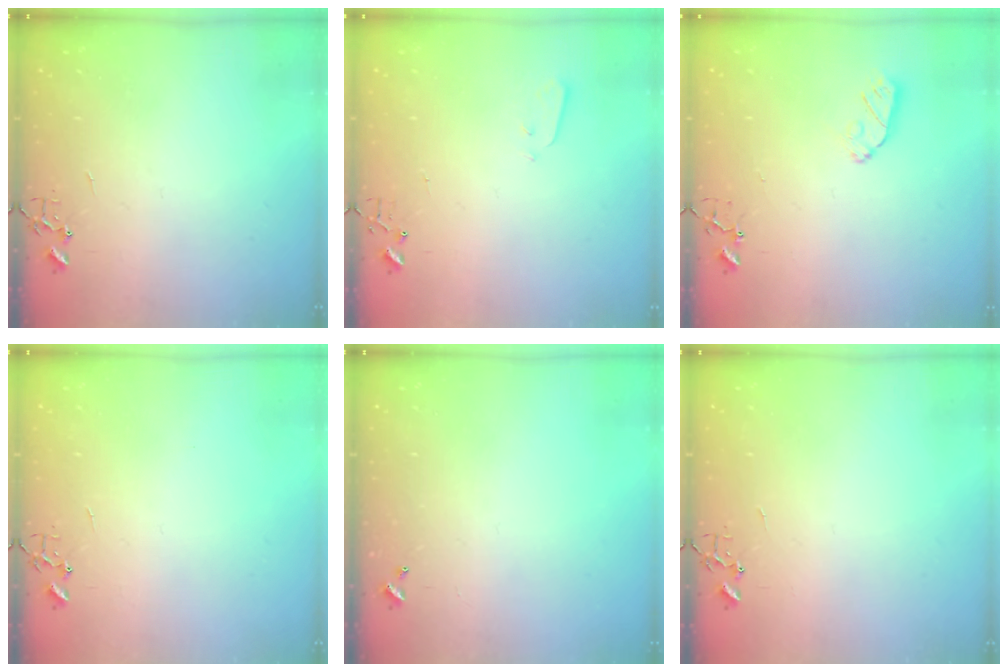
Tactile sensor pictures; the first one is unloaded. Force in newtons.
{"total": 2.1, "press": 2.1, "slide": 0.3}
{"total": 4.5, "press": 4.5, "slide": 0.6}
{"total": 0.0}
{"total": 0.0}
{"total": 0.0}